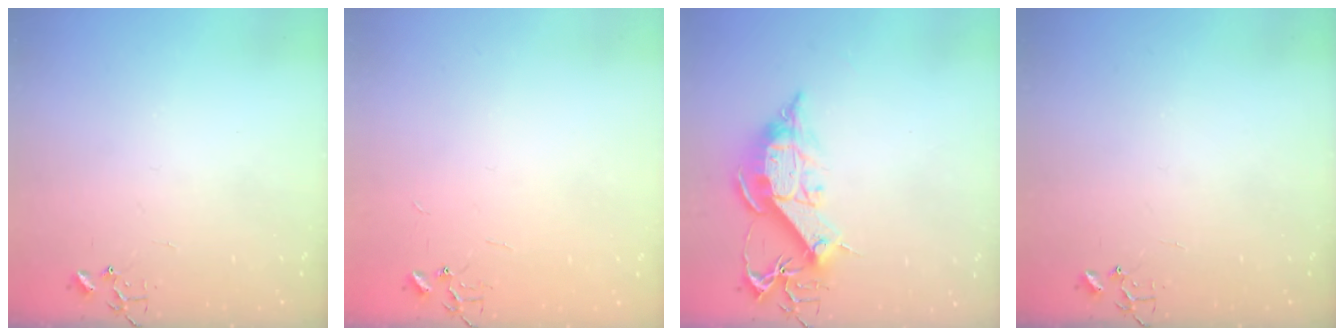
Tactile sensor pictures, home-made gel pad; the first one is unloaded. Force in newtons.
{"total": 1.8, "press": 1.8, "slide": 0.2}
{"total": 13.0, "press": 12.9, "slide": 1.5}
{"total": 0.0}